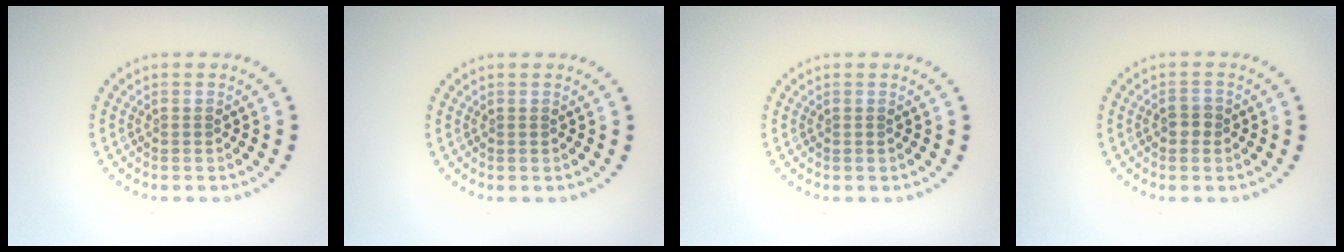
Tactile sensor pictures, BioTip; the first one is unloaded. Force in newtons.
{"total": 0.0}
{"total": 0.0}
{"total": 1.2, "press": 1.2, "slide": 0.3}